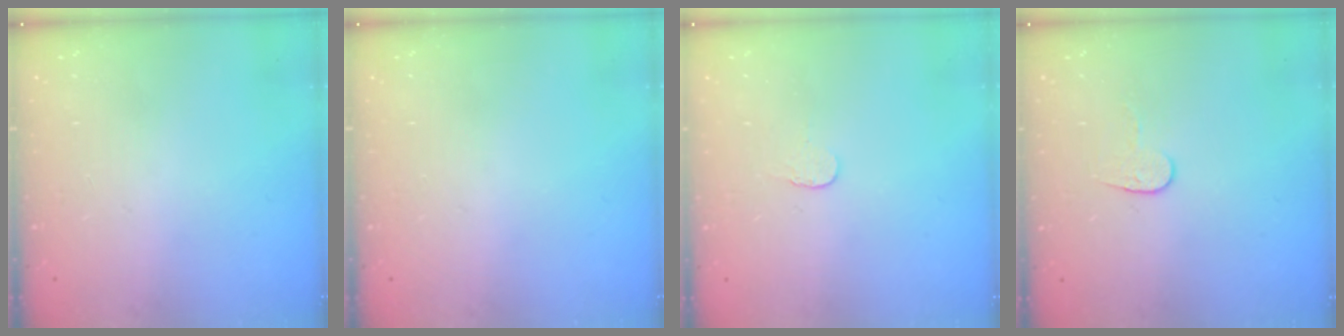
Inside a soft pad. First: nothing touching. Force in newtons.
{"total": 0.0}
{"total": 3.4, "press": 3.4, "slide": 0.3}
{"total": 6.0, "press": 6.0, "slide": 0.4}